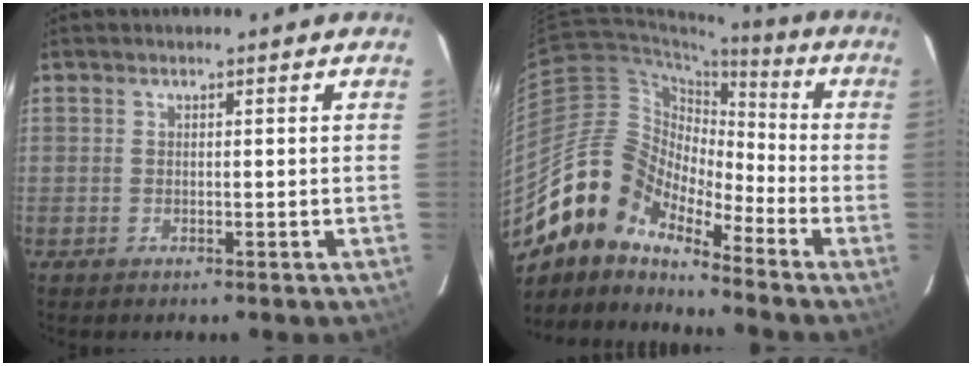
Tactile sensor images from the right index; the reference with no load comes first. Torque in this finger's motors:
{"motor_torque": [0.71, -0.50, 0.74, 0.03]}